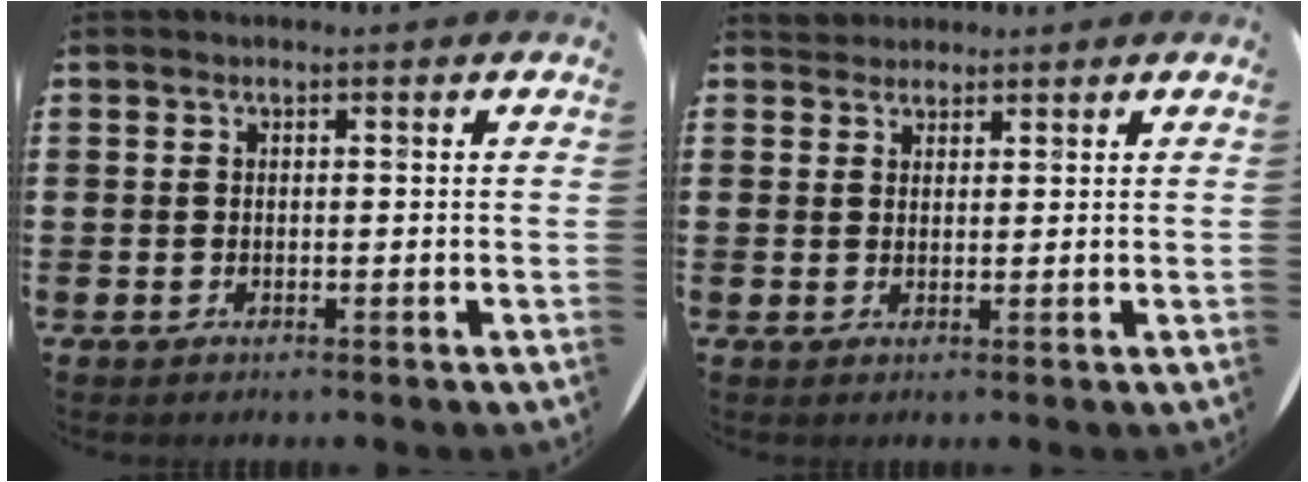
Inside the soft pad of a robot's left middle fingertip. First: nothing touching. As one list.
[{"total": 1.9, "force": [1.7, 0.7, -0.2], "torque": [0.000, 0.004, 0.035]}]